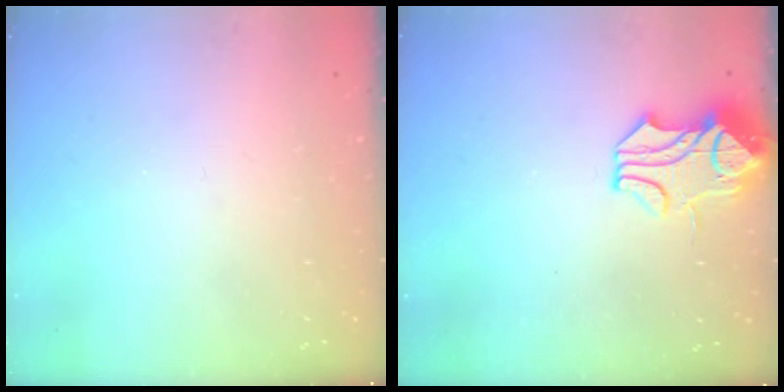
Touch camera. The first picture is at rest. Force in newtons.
{"total": 1.6, "press": 0.9, "slide": 1.3}